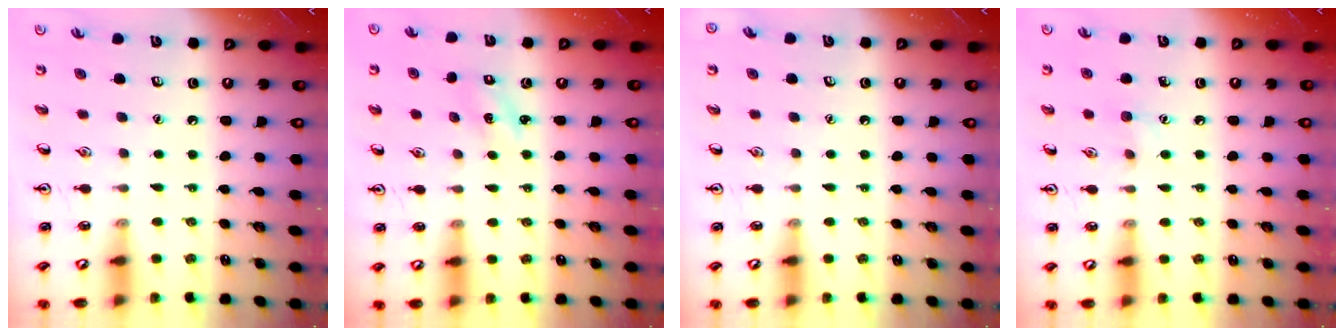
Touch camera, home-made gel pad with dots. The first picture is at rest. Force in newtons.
{"total": 1.4, "press": 1.3, "slide": 0.5}
{"total": 0.0}
{"total": 5.0, "press": 4.8, "slide": 1.4}